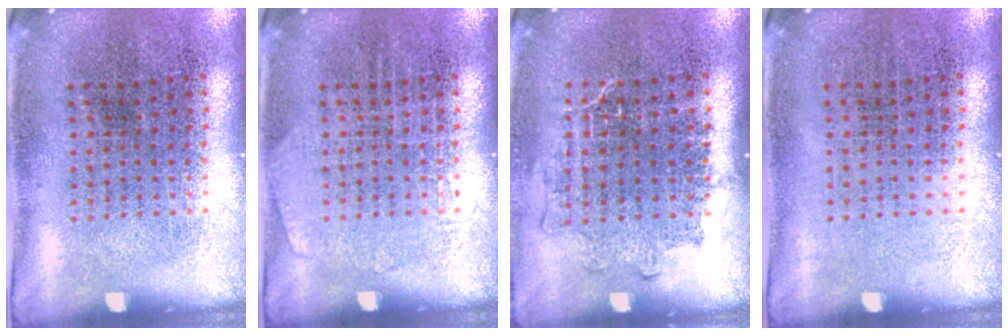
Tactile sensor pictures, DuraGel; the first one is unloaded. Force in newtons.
{"total": 0.6, "press": 0.6, "slide": 0.1}
{"total": 1.2, "press": 1.1, "slide": 0.6}
{"total": 0.0}